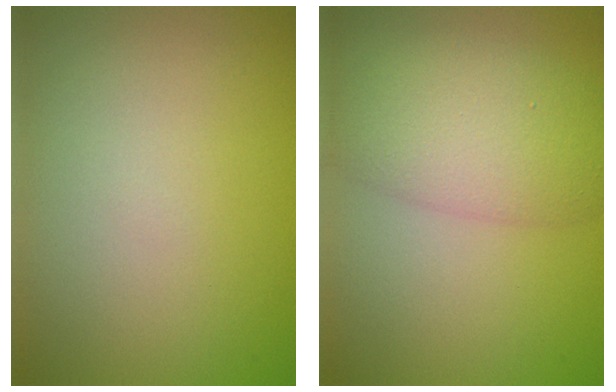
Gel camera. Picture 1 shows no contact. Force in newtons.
{"total": 6.3, "press": 6.3, "slide": 0.2}